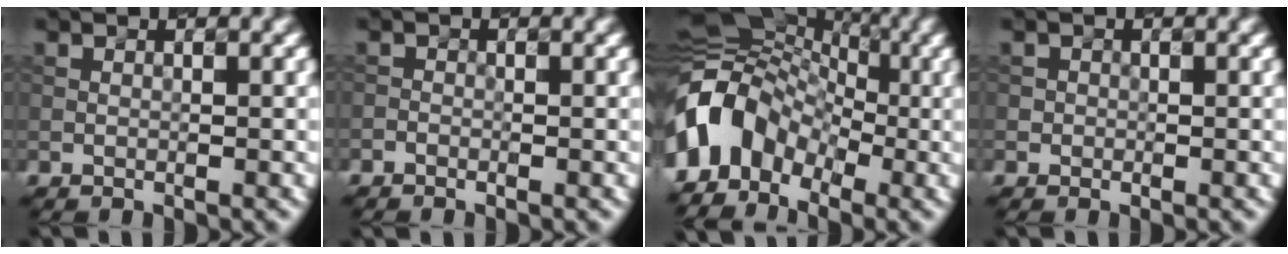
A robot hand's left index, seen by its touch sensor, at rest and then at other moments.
{"total": 0.6, "force": [-0.5, 0.2, 0.1], "torque": [0.002, -0.002, -0.012]}
{"total": 8.5, "force": [-3.1, 6.3, 4.9], "torque": [-0.084, 0.013, -0.073]}
{"total": 0.7, "force": [-0.1, 0.7, 0.0], "torque": [0.005, -0.005, -0.004]}